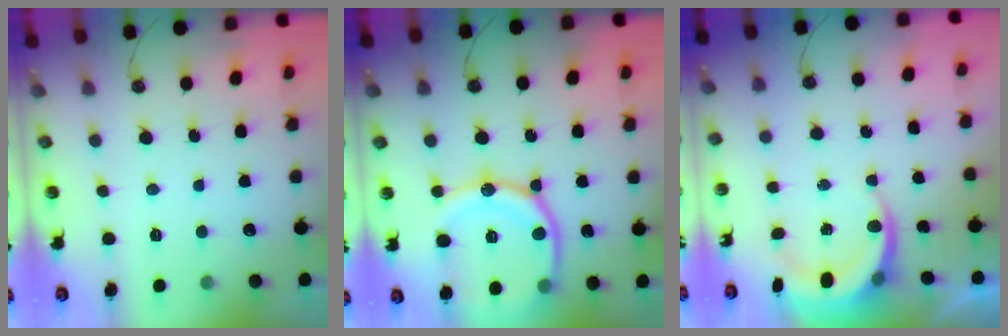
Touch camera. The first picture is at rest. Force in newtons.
{"total": 19.3, "press": 19.2, "slide": 2.1}
{"total": 6.2, "press": 6.0, "slide": 1.3}